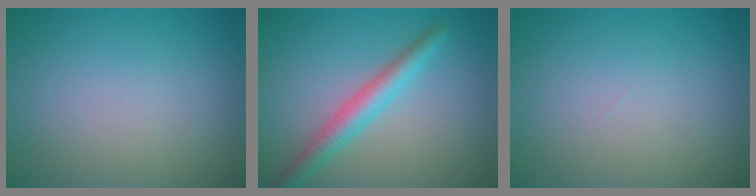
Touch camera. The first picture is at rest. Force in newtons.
{"total": 3.5, "press": 3.5, "slide": 0.2}
{"total": 0.0}